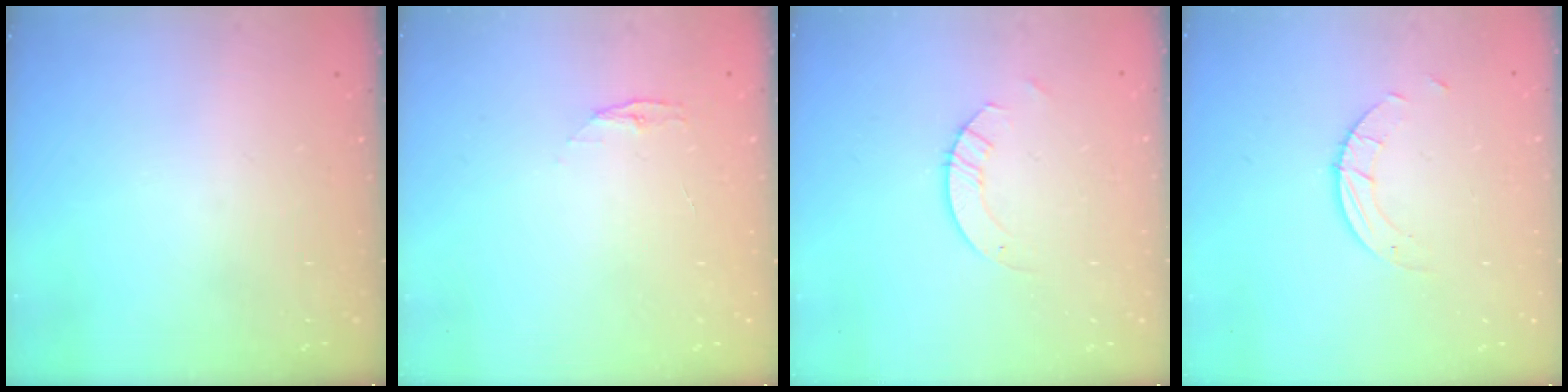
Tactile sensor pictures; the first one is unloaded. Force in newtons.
{"total": 3.8, "press": 3.8, "slide": 0.5}
{"total": 3.2, "press": 3.2, "slide": 0.3}
{"total": 2.6, "press": 2.6, "slide": 0.3}